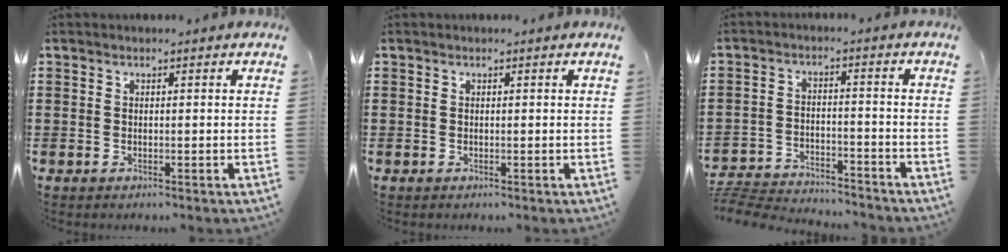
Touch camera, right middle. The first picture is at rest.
{"total": 0.0}
{"total": 5.1, "force": [-5.0, 0.5, 0.7], "torque": [-0.028, -0.001, -0.106]}